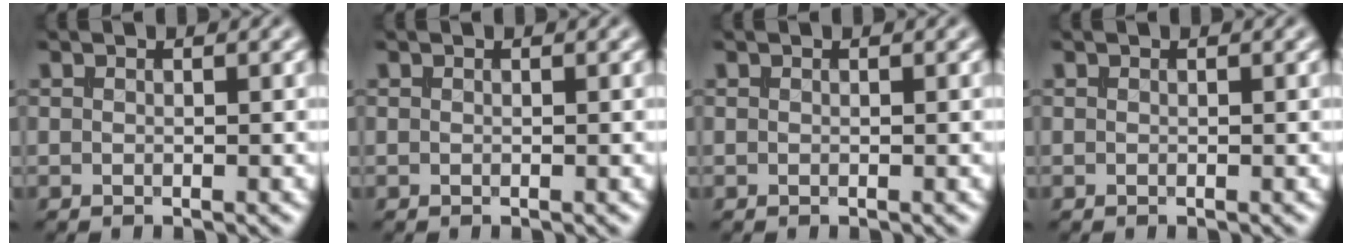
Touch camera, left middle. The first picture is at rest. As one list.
[{"total": 0.0}, {"total": 0.0}, {"total": 0.0}]